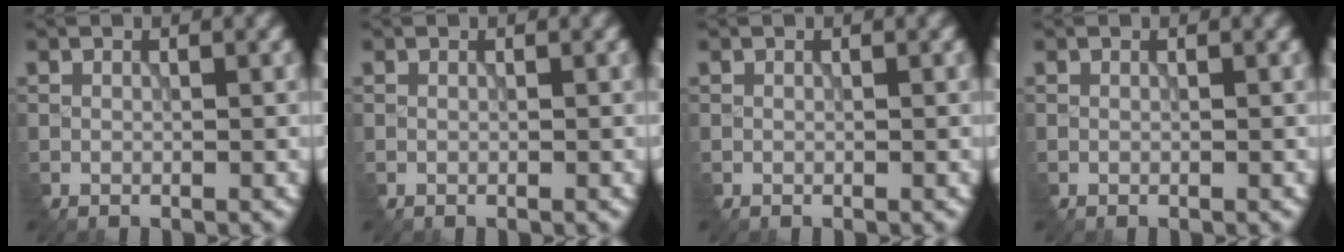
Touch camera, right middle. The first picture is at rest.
{"total": 0.0}
{"total": 0.0}
{"total": 0.0}